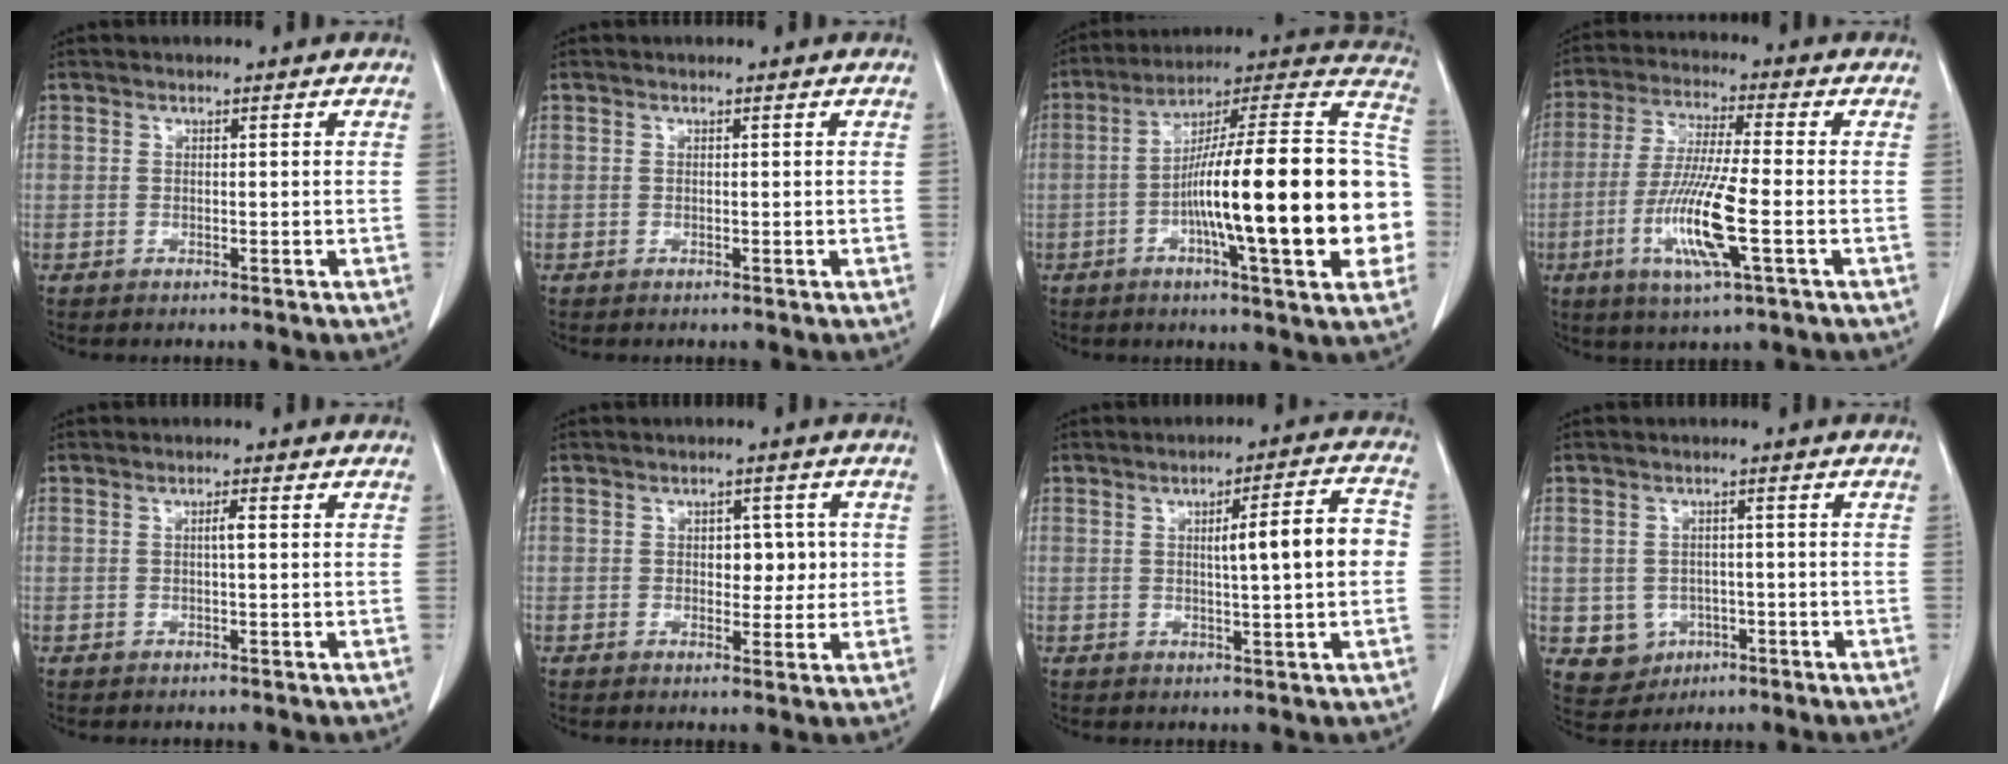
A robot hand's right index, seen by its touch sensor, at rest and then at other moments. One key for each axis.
{"total": 0.0}
{"total": 27.4, "fx": -4.2, "fy": 3.0, "fz": 26.9, "tx": -0.321, "ty": 0.021, "tz": -0.076}
{"total": 11.9, "fx": -3.5, "fy": 0.6, "fz": 11.3, "tx": -0.230, "ty": -0.017, "tz": -0.068}
{"total": 1.2, "fx": 0.1, "fy": 0.0, "fz": 1.2, "tx": -0.023, "ty": 0.003, "tz": 0.001}
{"total": 4.1, "fx": 0.4, "fy": 2.5, "fz": 3.1, "tx": -0.031, "ty": 0.007, "tz": 0.009}
{"total": 8.5, "fx": 0.4, "fy": 0.8, "fz": 8.5, "tx": -0.118, "ty": 0.019, "tz": 0.005}
{"total": 4.9, "fx": -1.3, "fy": 4.6, "fz": 1.1, "tx": -0.013, "ty": 0.006, "tz": -0.007}